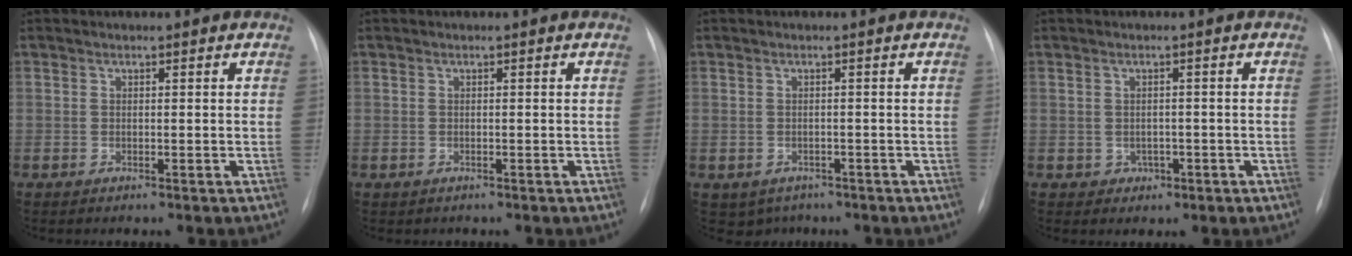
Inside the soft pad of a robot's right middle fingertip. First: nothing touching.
{"total": 0.5, "force": [-0.3, 0.4, 0.0], "torque": [-0.003, 0.004, -0.004]}
{"total": 3.7, "force": [-2.3, 2.8, 0.7], "torque": [-0.008, 0.003, -0.027]}
{"total": 2.0, "force": [-0.7, 1.8, 0.6], "torque": [-0.009, 0.007, -0.001]}